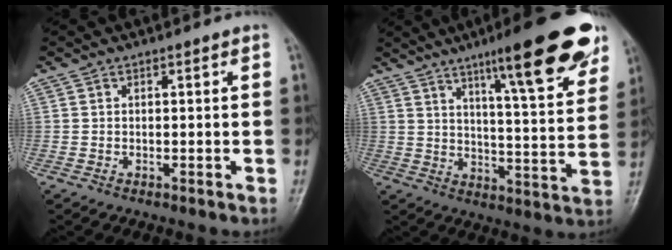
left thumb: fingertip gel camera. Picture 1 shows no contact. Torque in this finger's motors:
{"motor_torque": [1.12, 0.04, 1.69, -1.08, 0.30]}